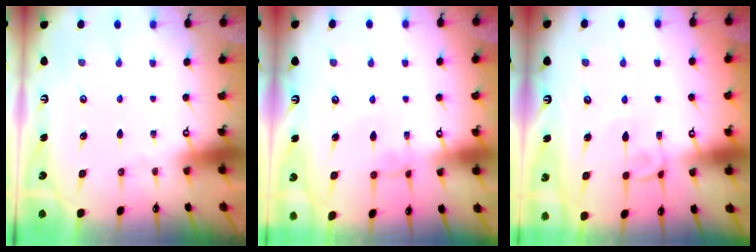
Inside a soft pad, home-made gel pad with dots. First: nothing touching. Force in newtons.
{"total": 0.5, "press": 0.4, "slide": 0.4}
{"total": 2.0, "press": 2.0, "slide": 0.2}